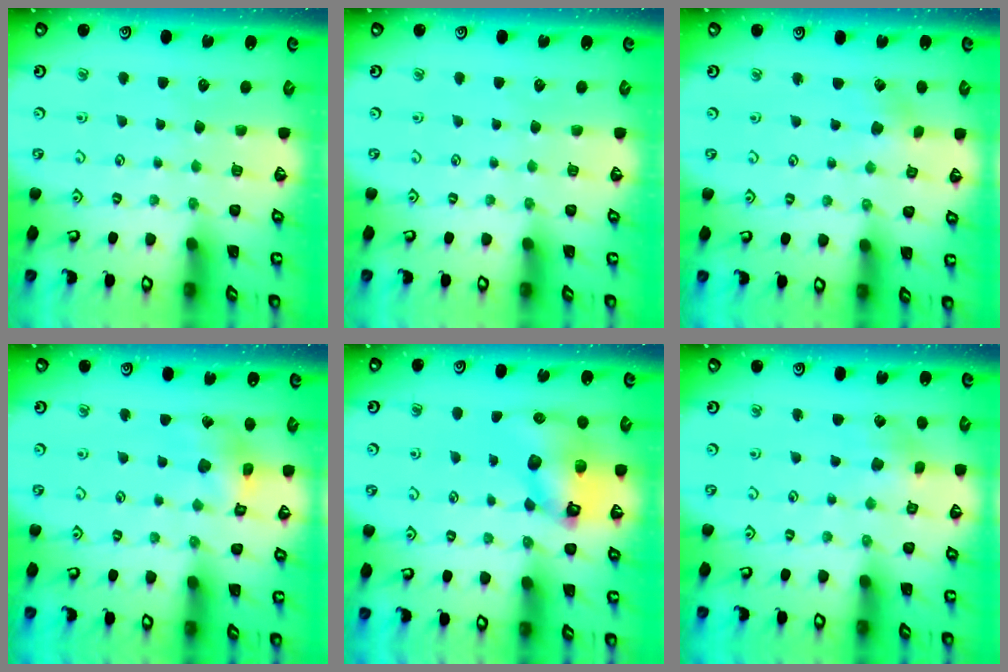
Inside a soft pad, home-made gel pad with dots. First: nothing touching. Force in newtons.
{"total": 0.0}
{"total": 2.4, "press": 2.4, "slide": 0.3}
{"total": 8.0, "press": 8.0, "slide": 0.7}
{"total": 12.7, "press": 12.6, "slide": 1.7}
{"total": 2.8, "press": 2.8, "slide": 0.1}